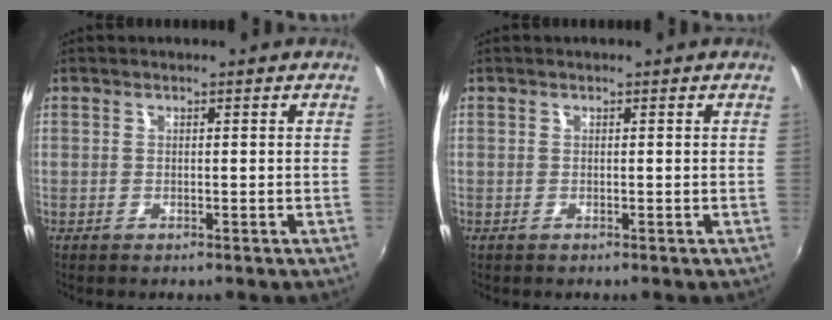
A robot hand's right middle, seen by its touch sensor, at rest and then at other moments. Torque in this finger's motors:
{"motor_torque": [0.00, 0.00, 0.00, 0.00]}